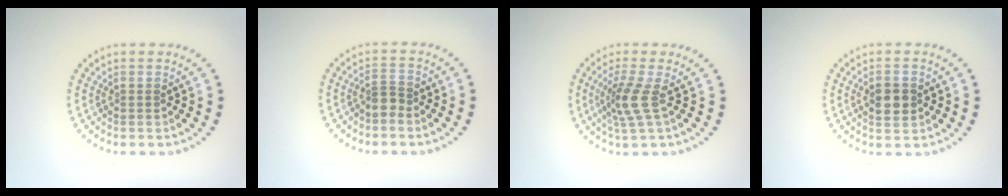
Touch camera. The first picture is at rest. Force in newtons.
{"total": 1.2, "press": 0.9, "slide": 0.8}
{"total": 2.9, "press": 2.1, "slide": 2.0}
{"total": 2.5, "press": 2.5, "slide": 0.2}